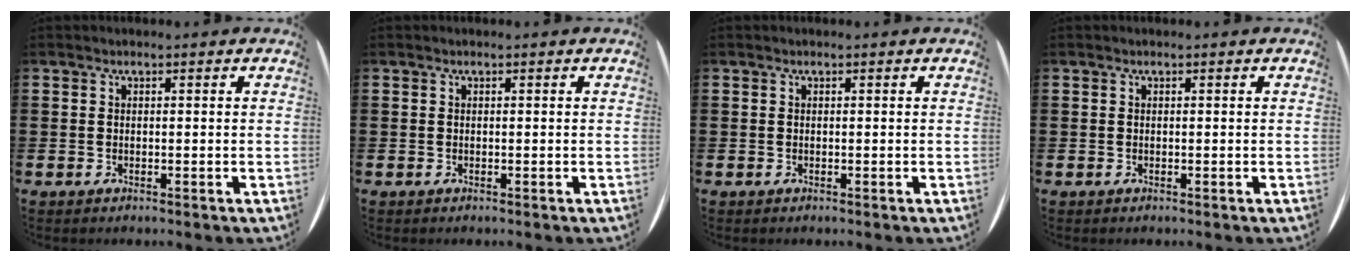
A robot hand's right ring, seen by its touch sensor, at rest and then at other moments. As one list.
[{"total": 0.0}, {"total": 0.0}, {"total": 0.0}]